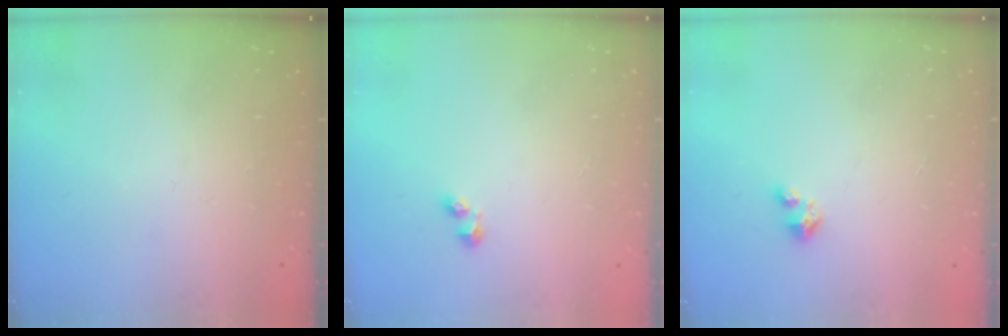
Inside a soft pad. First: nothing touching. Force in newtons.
{"total": 1.7, "press": 1.6, "slide": 0.6}
{"total": 1.6, "press": 1.6, "slide": 0.2}